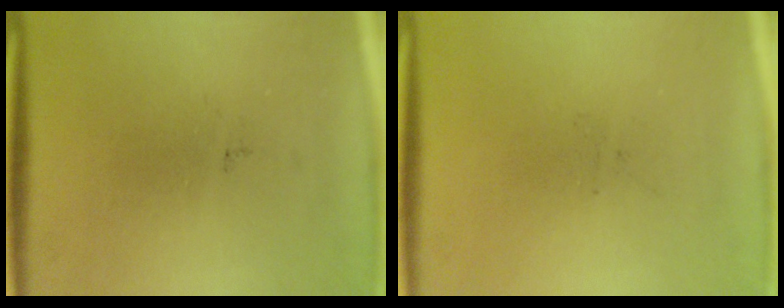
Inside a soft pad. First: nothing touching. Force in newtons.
{"total": 0.0}